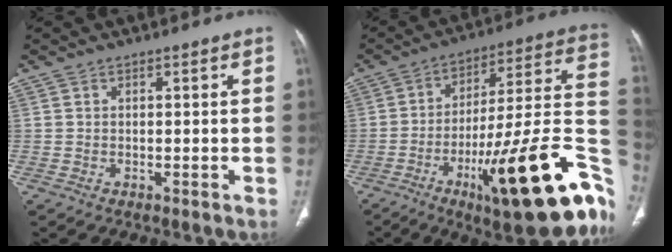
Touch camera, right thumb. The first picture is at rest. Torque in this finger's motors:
{"motor_torque": [3.48, 1.37, 1.33, -1.44, 0.59]}